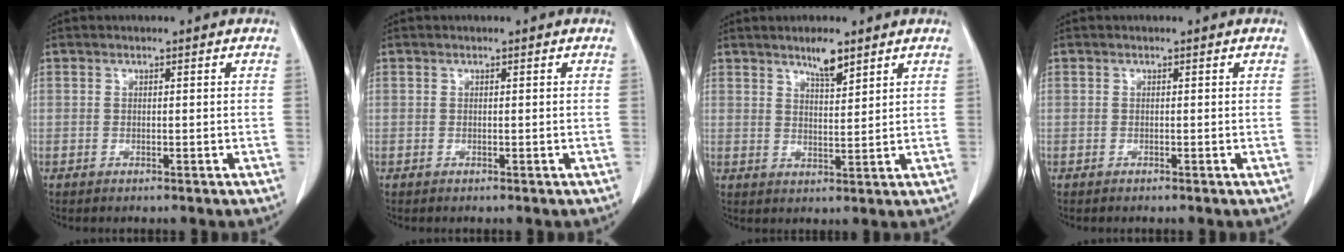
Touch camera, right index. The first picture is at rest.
{"total": 0.0}
{"total": 4.4, "force": [3.1, 1.0, 2.9], "torque": [-0.051, -0.002, 0.053]}
{"total": 0.0}